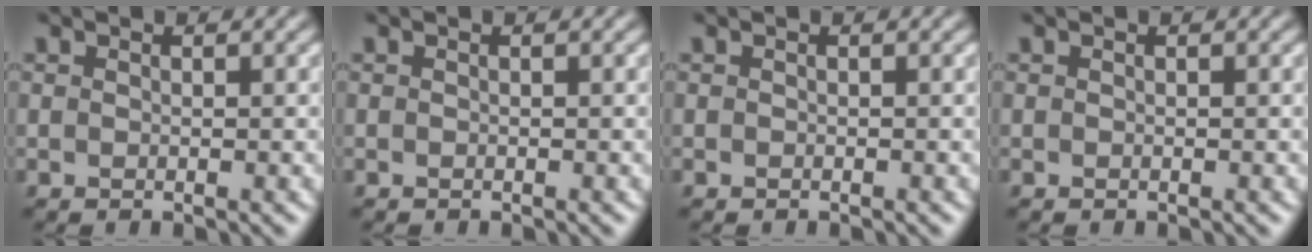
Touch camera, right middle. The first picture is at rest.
{"total": 0.0}
{"total": 0.0}
{"total": 0.0}